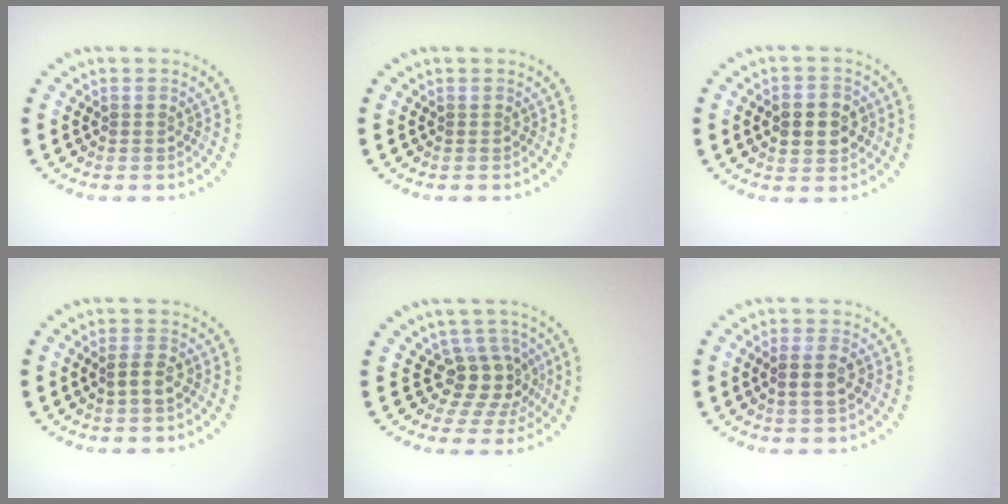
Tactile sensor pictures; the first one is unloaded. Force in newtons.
{"total": 0.0}
{"total": 4.5, "press": 4.5, "slide": 0.2}
{"total": 1.9, "press": 1.8, "slide": 0.6}
{"total": 3.8, "press": 2.8, "slide": 2.5}
{"total": 2.3, "press": 2.1, "slide": 0.8}